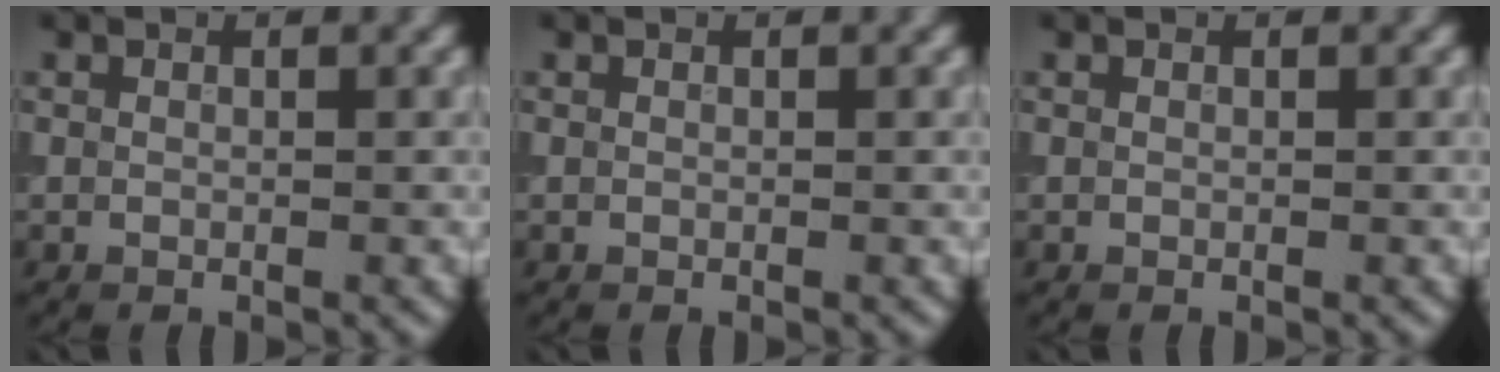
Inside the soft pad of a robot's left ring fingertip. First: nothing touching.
{"total": 0.0}
{"total": 0.0}